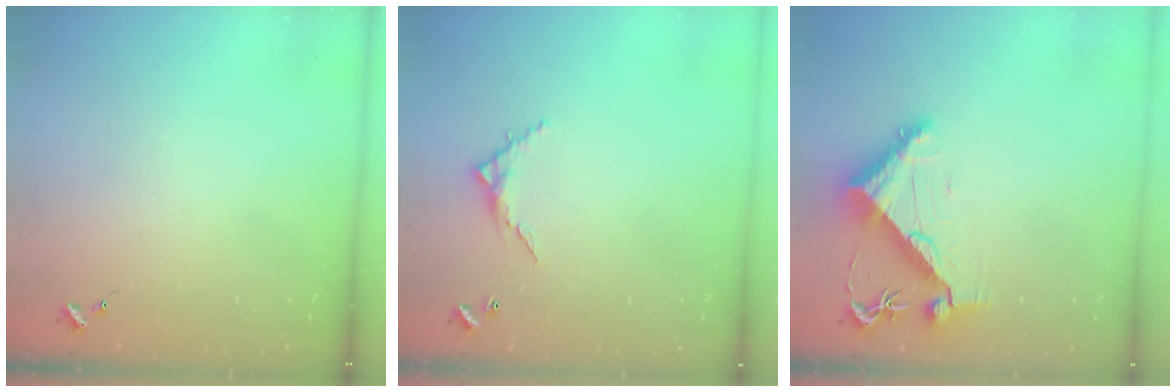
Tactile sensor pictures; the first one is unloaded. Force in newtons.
{"total": 5.7, "press": 5.7, "slide": 0.5}
{"total": 9.3, "press": 9.2, "slide": 1.5}